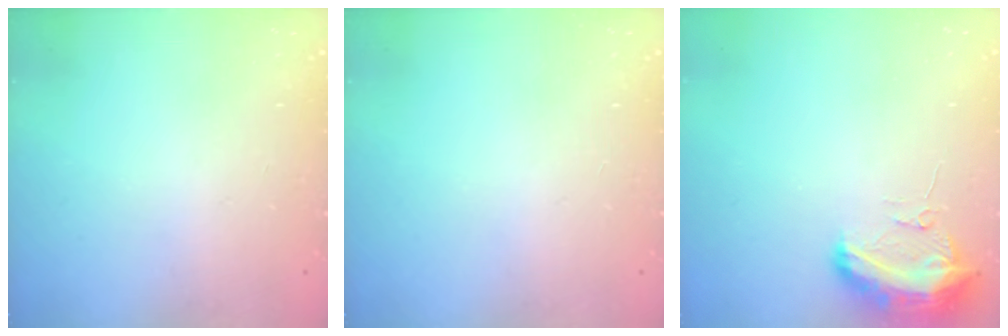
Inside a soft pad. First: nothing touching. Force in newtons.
{"total": 0.0}
{"total": 10.0, "press": 10.0, "slide": 0.8}